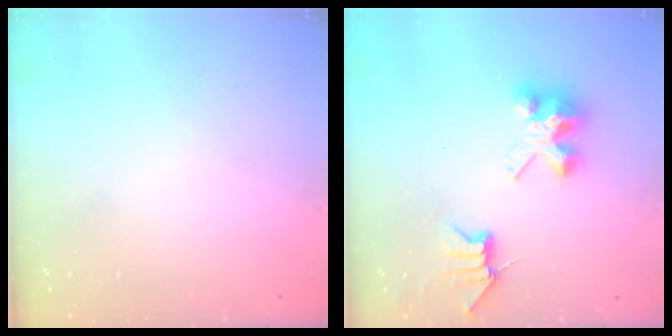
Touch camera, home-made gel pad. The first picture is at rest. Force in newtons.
{"total": 7.7, "press": 7.7, "slide": 0.2}